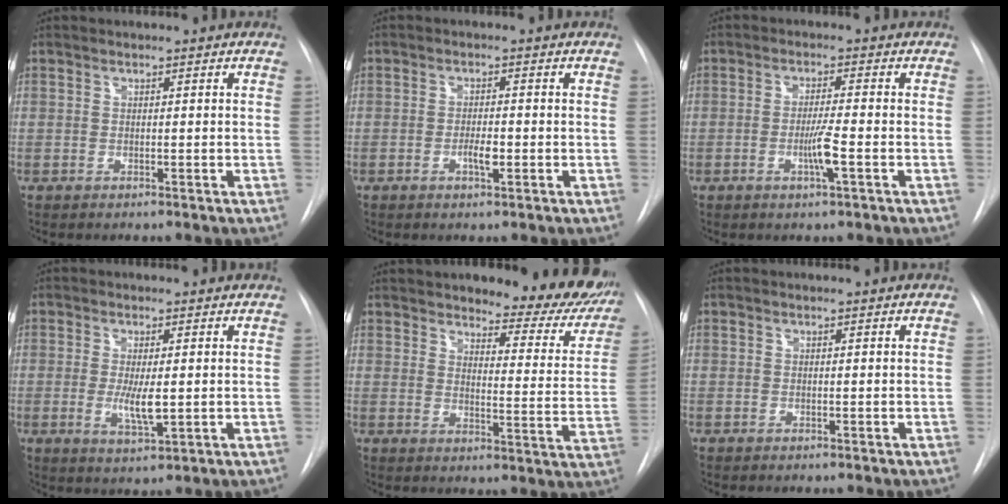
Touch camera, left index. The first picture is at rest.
{"total": 2.3, "force": [-0.8, 0.6, 2.1], "torque": [-0.037, 0.001, -0.013]}
{"total": 3.8, "force": [-1.3, -0.2, 3.6], "torque": [-0.069, -0.006, -0.025]}
{"total": 4.4, "force": [-0.1, 1.1, 4.3], "torque": [-0.080, -0.009, 0.002]}
{"total": 16.4, "force": [14.4, 4.4, 6.4], "torque": [-0.046, -0.047, 0.157]}
{"total": 0.0}